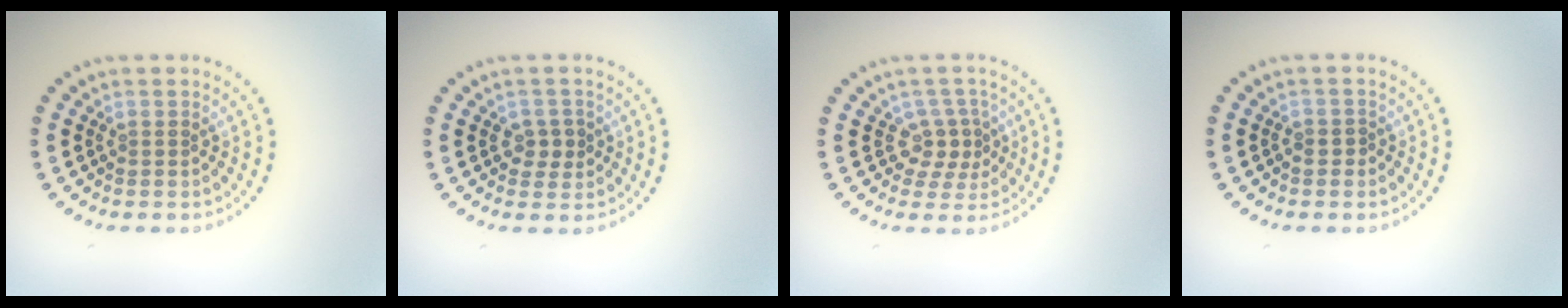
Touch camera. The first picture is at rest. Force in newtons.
{"total": 1.9, "press": 1.8, "slide": 0.6}
{"total": 2.3, "press": 1.8, "slide": 1.4}
{"total": 0.9, "press": 0.7, "slide": 0.5}